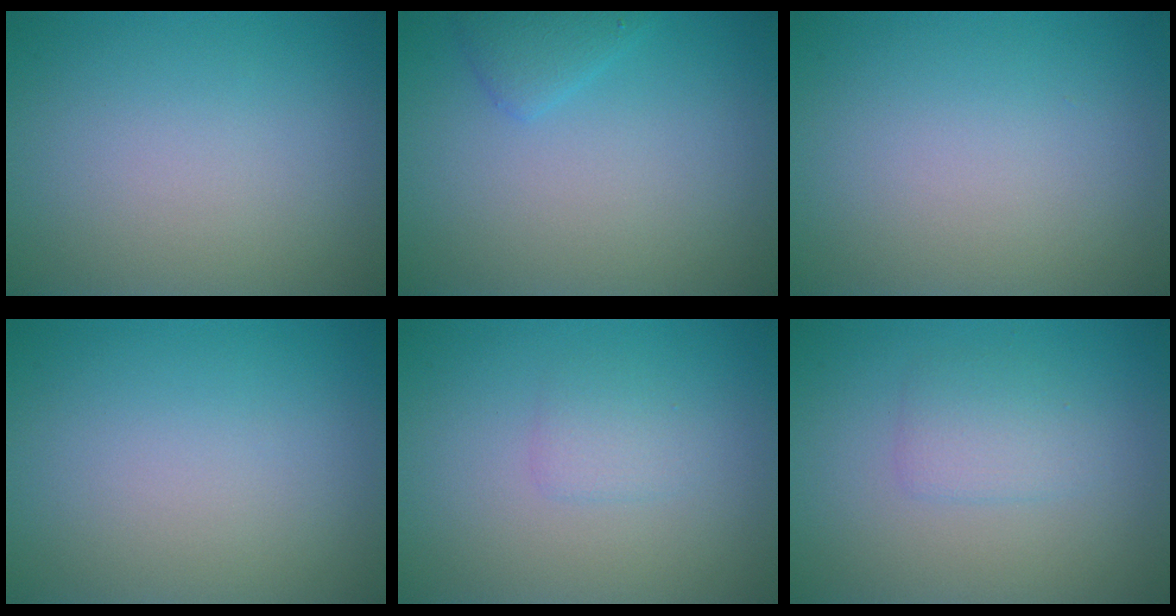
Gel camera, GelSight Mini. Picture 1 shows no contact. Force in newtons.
{"total": 1.5, "press": 1.5, "slide": 0.2}
{"total": 0.0}
{"total": 0.0}
{"total": 1.3, "press": 1.2, "slide": 0.0}
{"total": 1.9, "press": 1.9, "slide": 0.1}